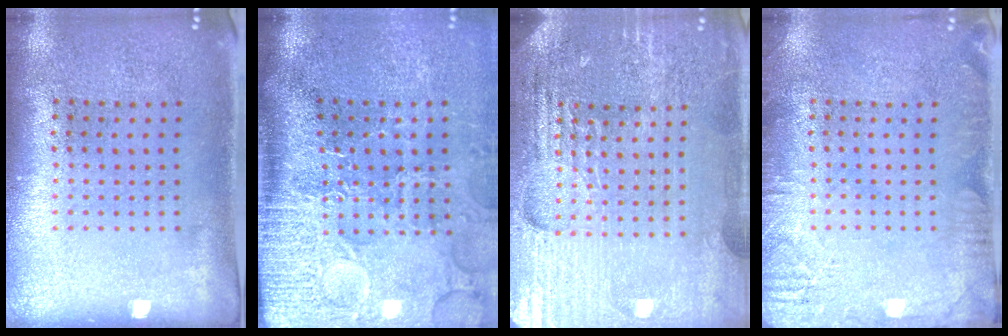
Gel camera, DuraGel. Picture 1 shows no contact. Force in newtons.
{"total": 4.6, "press": 3.8, "slide": 2.6}
{"total": 4.9, "press": 4.6, "slide": 1.7}
{"total": 2.6, "press": 2.5, "slide": 0.4}